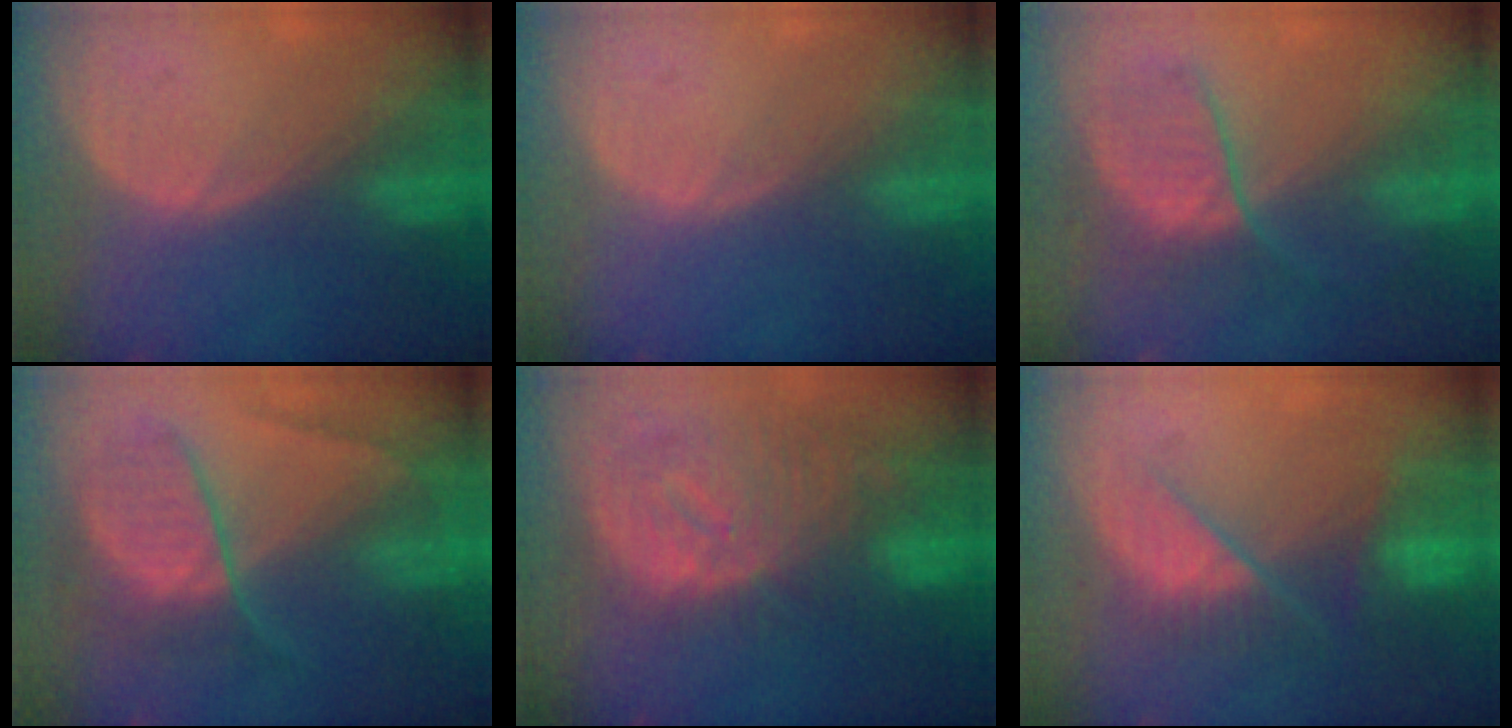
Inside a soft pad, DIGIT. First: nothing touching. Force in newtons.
{"total": 0.0}
{"total": 7.2, "press": 7.2, "slide": 0.3}
{"total": 7.5, "press": 7.5, "slide": 0.3}
{"total": 12.4, "press": 10.8, "slide": 6.2}
{"total": 9.4, "press": 7.9, "slide": 5.0}